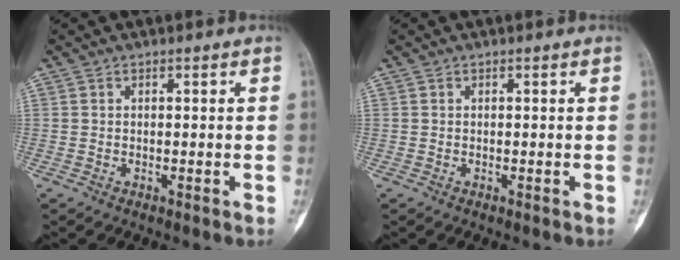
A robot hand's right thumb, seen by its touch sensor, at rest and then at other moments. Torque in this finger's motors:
{"motor_torque": [0.00, 0.00, 0.00, 0.00, 0.00]}